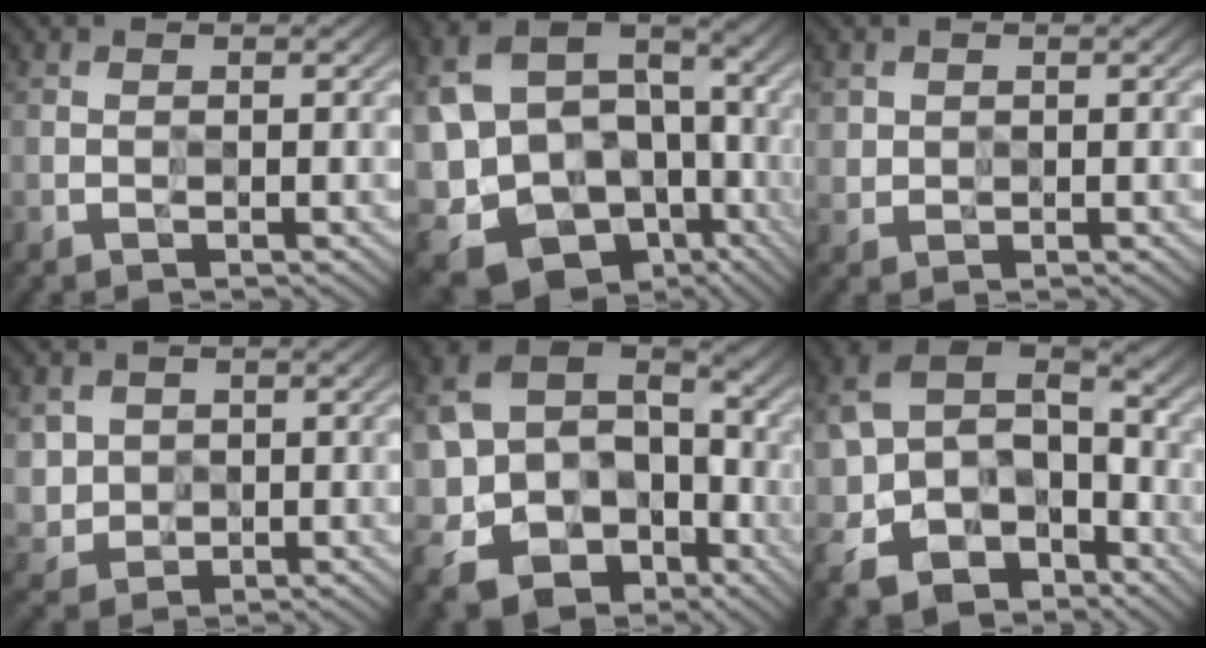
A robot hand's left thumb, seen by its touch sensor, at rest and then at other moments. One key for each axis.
{"total": 18.1, "fx": -5.5, "fy": 13.9, "fz": 10.1, "tx": -0.217, "ty": -0.030, "tz": -0.071}
{"total": 1.8, "fx": 0.7, "fy": 1.6, "fz": 0.3, "tx": -0.013, "ty": -0.007, "tz": 0.016}
{"total": 3.9, "fx": 1.1, "fy": 3.5, "fz": 1.0, "tx": -0.039, "ty": -0.012, "tz": 0.024}
{"total": 17.4, "fx": -6.1, "fy": 13.7, "fz": 8.7, "tx": -0.207, "ty": -0.024, "tz": -0.095}
{"total": 15.2, "fx": -7.2, "fy": 10.8, "fz": 7.9, "tx": -0.210, "ty": -0.027, "tz": -0.116}